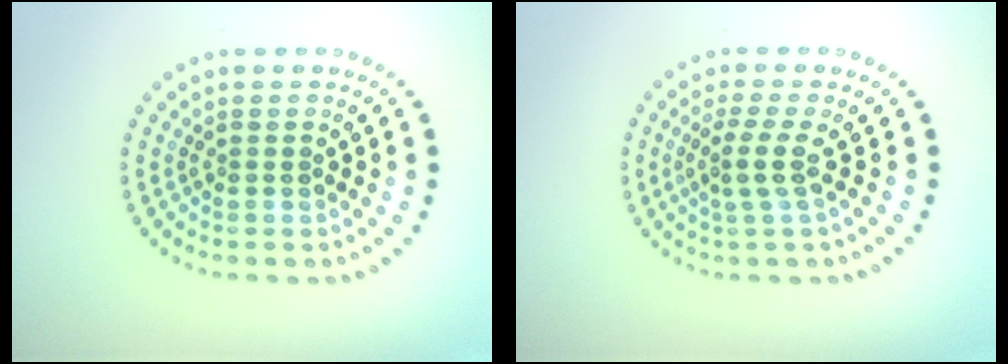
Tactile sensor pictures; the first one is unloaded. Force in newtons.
{"total": 2.1, "press": 1.6, "slide": 1.4}